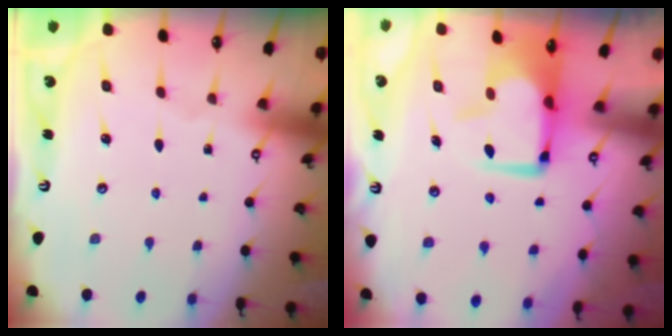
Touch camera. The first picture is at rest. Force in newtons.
{"total": 1.4, "press": 1.0, "slide": 1.0}